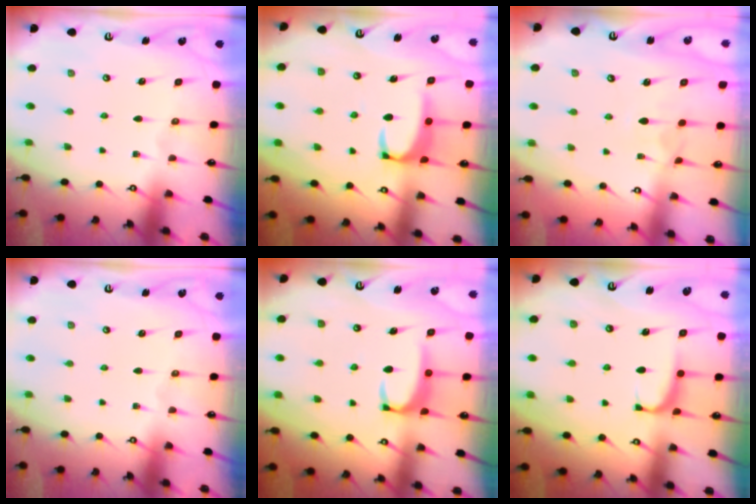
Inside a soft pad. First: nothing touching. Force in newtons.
{"total": 2.5, "press": 2.4, "slide": 0.8}
{"total": 2.8, "press": 2.7, "slide": 0.8}
{"total": 0.0}
{"total": 2.2, "press": 2.1, "slide": 0.6}
{"total": 1.4, "press": 1.2, "slide": 0.7}